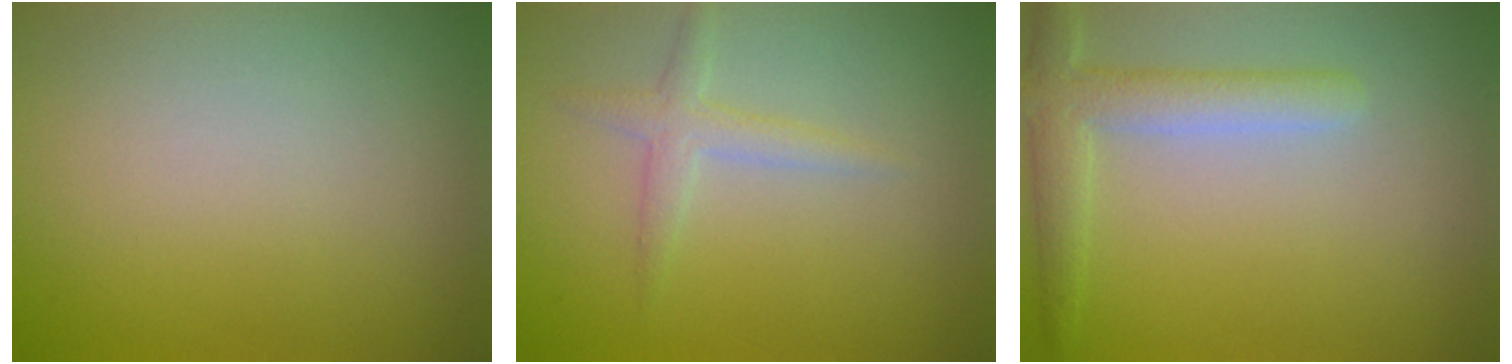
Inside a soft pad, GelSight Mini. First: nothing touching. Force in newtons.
{"total": 1.9, "press": 1.9, "slide": 0.0}
{"total": 3.5, "press": 3.5, "slide": 0.3}